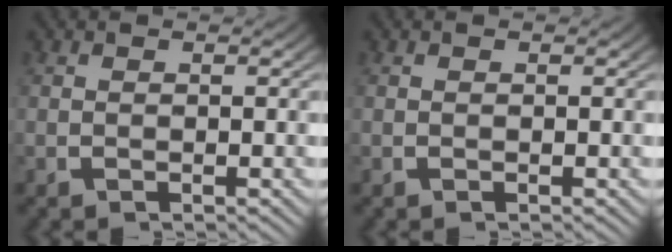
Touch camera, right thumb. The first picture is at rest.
{"total": 0.0}